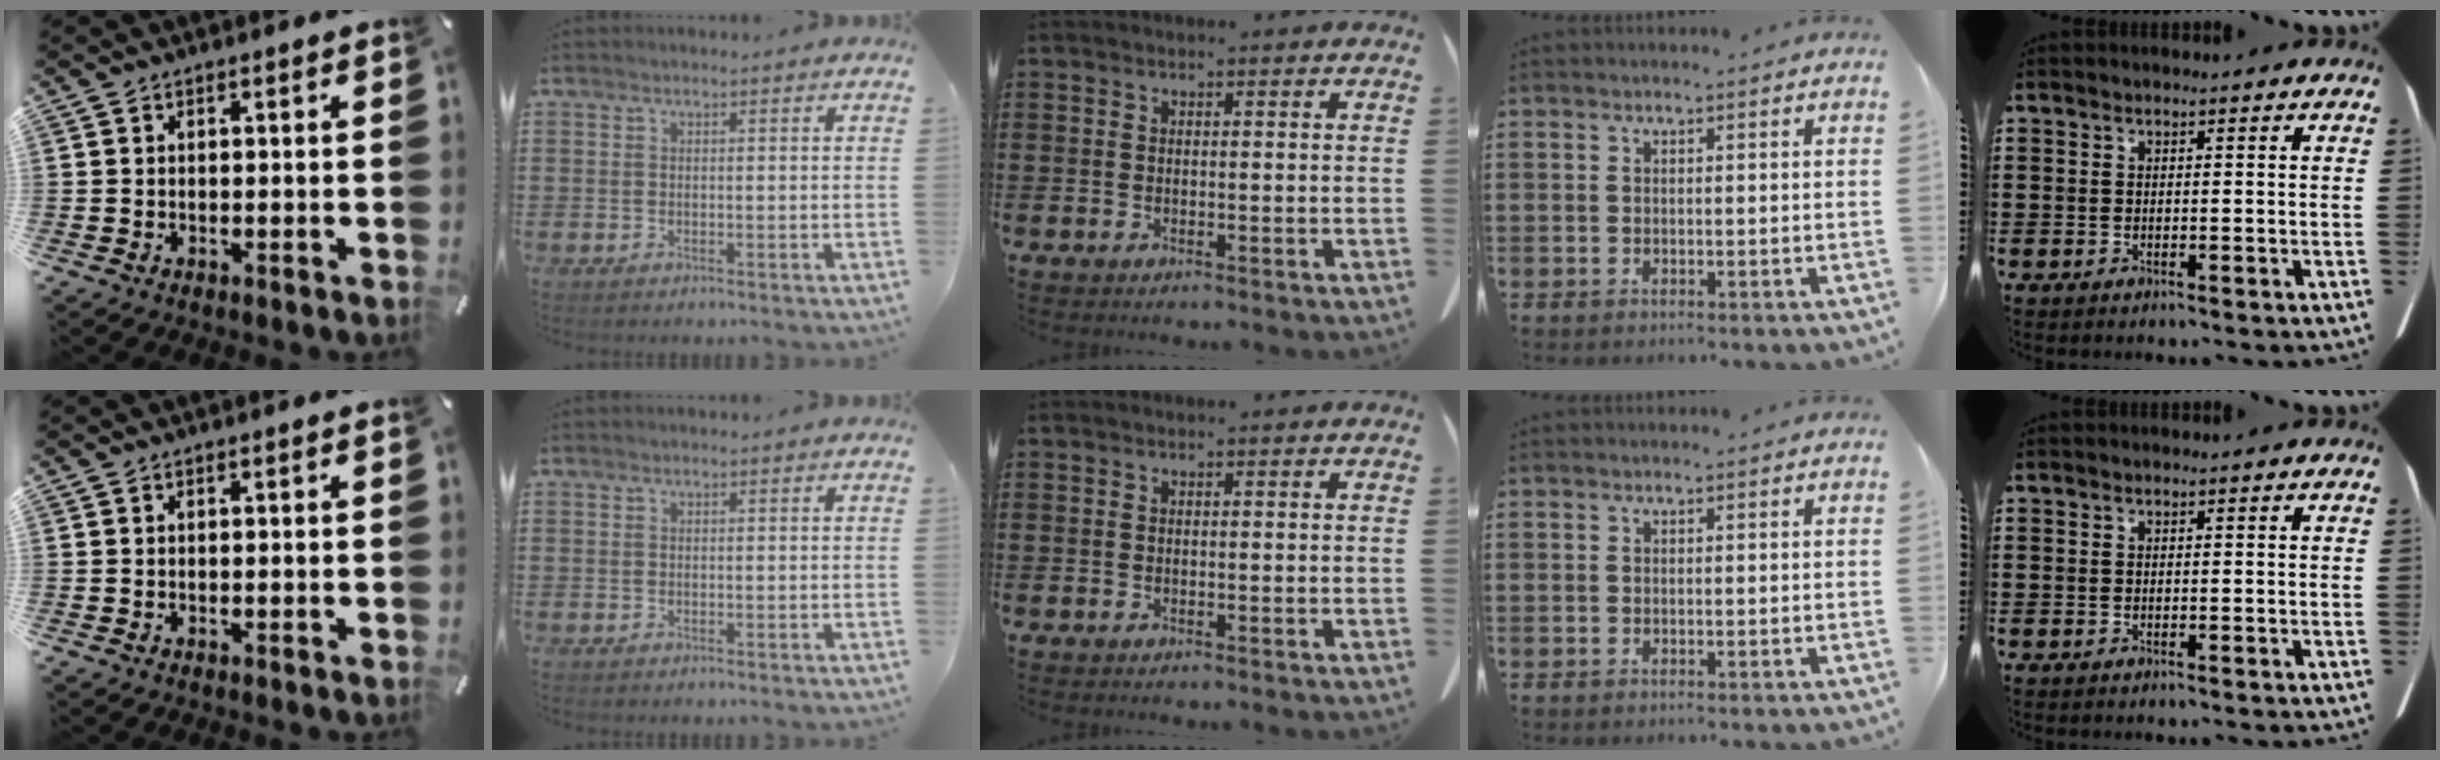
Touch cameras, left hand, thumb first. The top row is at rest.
{}